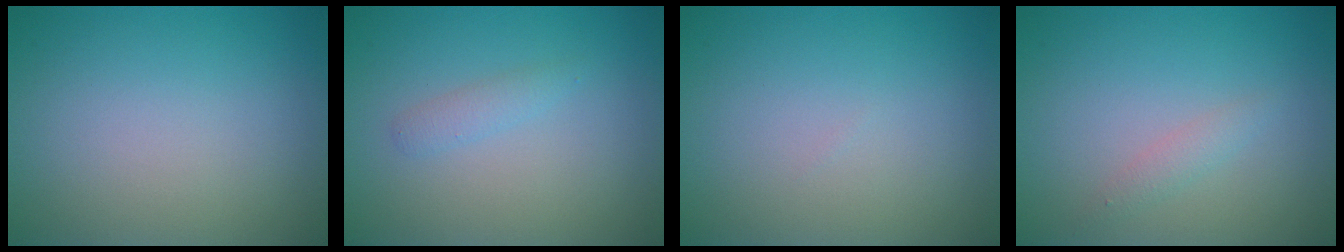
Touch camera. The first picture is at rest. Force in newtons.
{"total": 1.1, "press": 1.1, "slide": 0.1}
{"total": 0.0}
{"total": 1.1, "press": 1.1, "slide": 0.1}